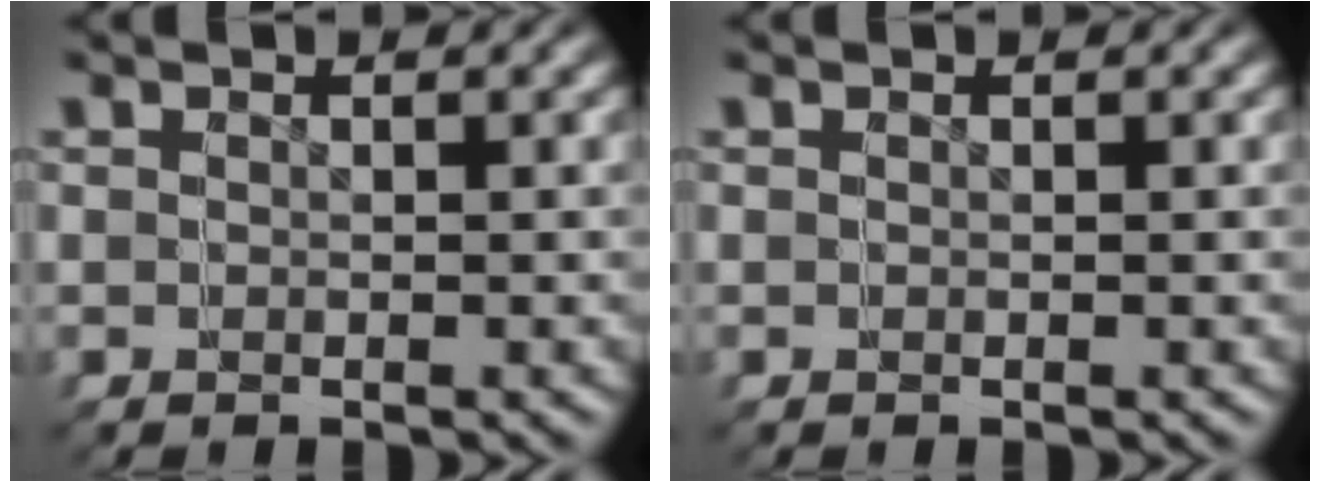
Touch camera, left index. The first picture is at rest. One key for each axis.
{"total": 0.0}